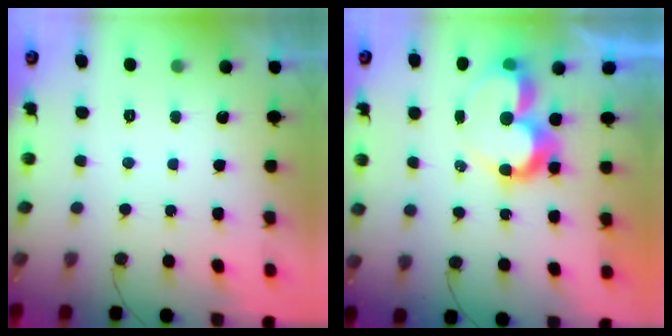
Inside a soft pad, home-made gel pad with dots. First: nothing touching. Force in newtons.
{"total": 11.1, "press": 11.0, "slide": 1.0}